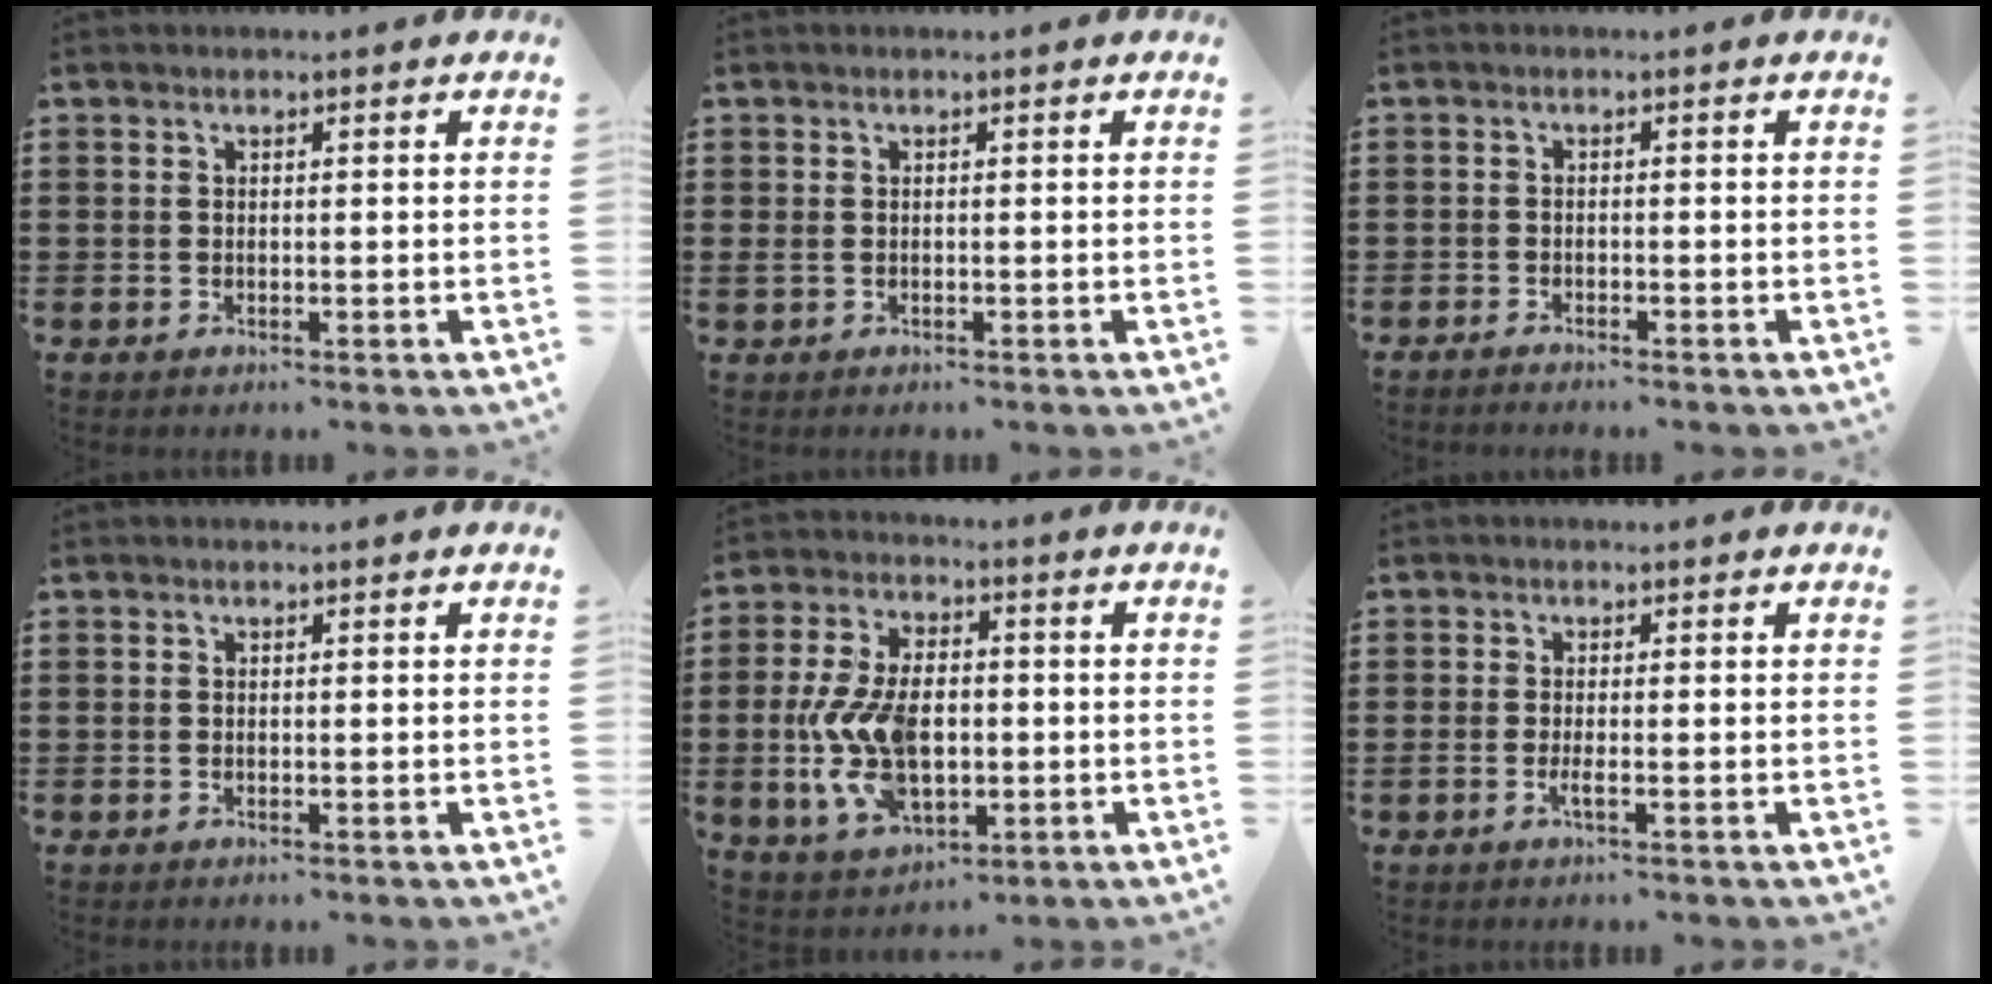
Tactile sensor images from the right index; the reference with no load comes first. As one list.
[{"total": 0.8, "force": [0.0, 0.6, 0.5], "torque": [-0.012, 0.006, -0.003]}, {"total": 1.1, "force": [-1.1, 0.1, 0.0], "torque": [-0.002, 0.003, -0.024]}, {"total": 0.0}, {"total": 12.2, "force": [-1.4, 7.1, 9.8], "torque": [-0.231, -0.004, -0.027]}, {"total": 1.6, "force": [-0.8, 0.2, 1.4], "torque": [-0.033, -0.004, -0.016]}]